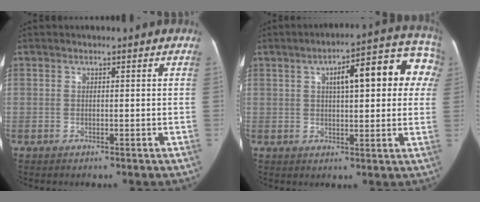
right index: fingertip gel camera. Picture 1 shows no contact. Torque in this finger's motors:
{"motor_torque": [0.50, 0.18, 0.45, 0.06]}